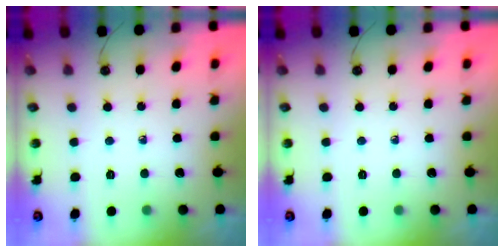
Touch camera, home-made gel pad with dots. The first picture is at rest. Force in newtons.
{"total": 0.0}